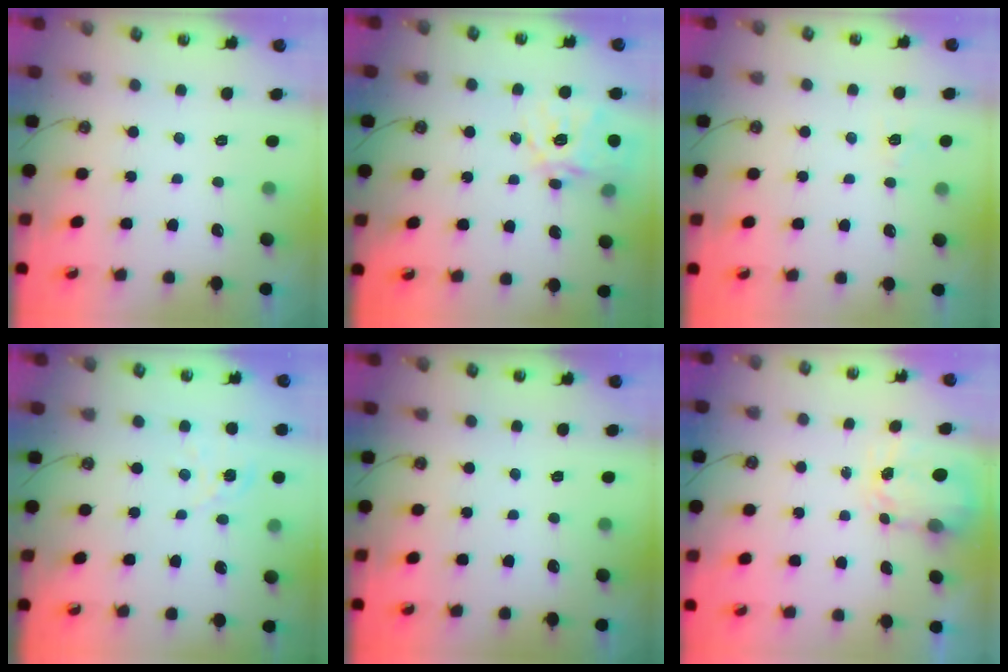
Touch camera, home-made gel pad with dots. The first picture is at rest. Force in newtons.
{"total": 17.9, "press": 17.7, "slide": 2.7}
{"total": 5.0, "press": 5.0, "slide": 0.5}
{"total": 1.6, "press": 1.6, "slide": 0.2}
{"total": 0.0}
{"total": 3.9, "press": 3.8, "slide": 0.6}